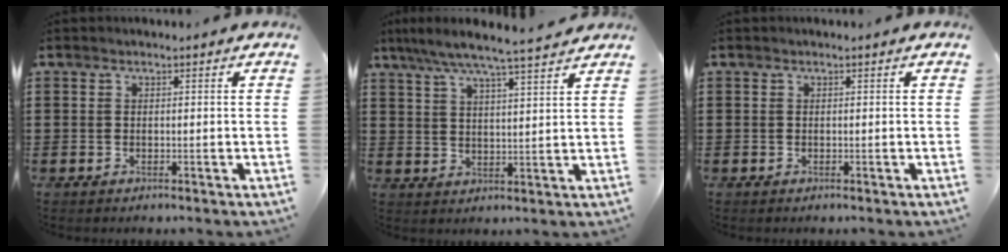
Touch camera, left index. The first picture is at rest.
{"total": 5.8, "force": [5.1, -0.5, 2.8], "torque": [-0.072, -0.028, 0.085]}
{"total": 0.0}